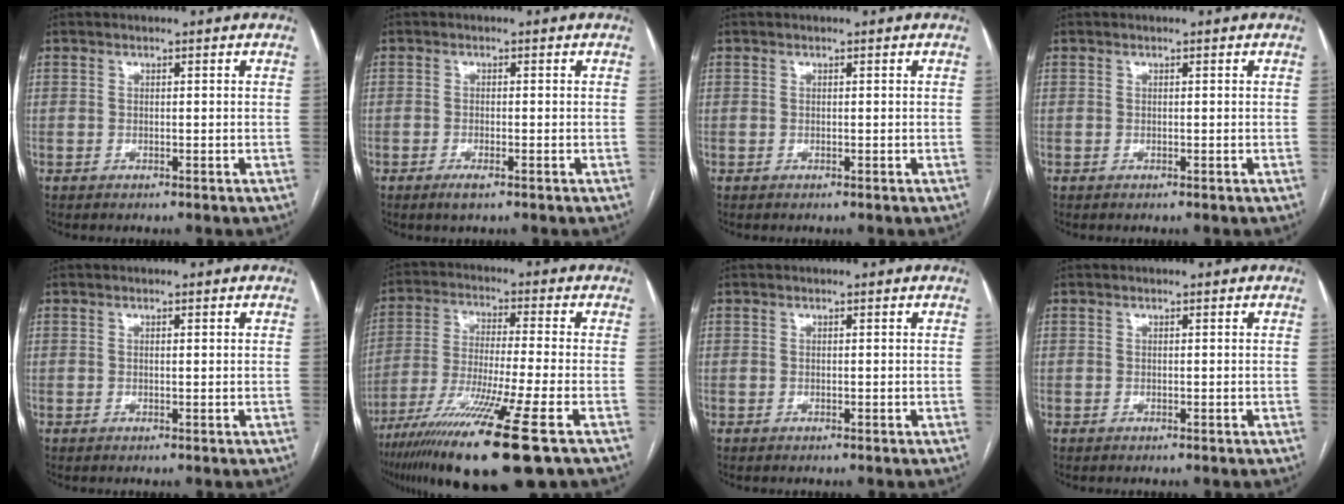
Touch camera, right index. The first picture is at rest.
{"total": 2.0, "force": [-1.2, 0.3, 1.5], "torque": [-0.027, -0.002, -0.021]}
{"total": 0.0}
{"total": 0.0}
{"total": 0.5, "force": [0.2, 0.0, 0.5], "torque": [-0.008, 0.001, 0.002]}
{"total": 17.9, "force": [-10.8, -0.4, 14.3], "torque": [-0.254, -0.052, -0.190]}
{"total": 0.0}
{"total": 0.0}